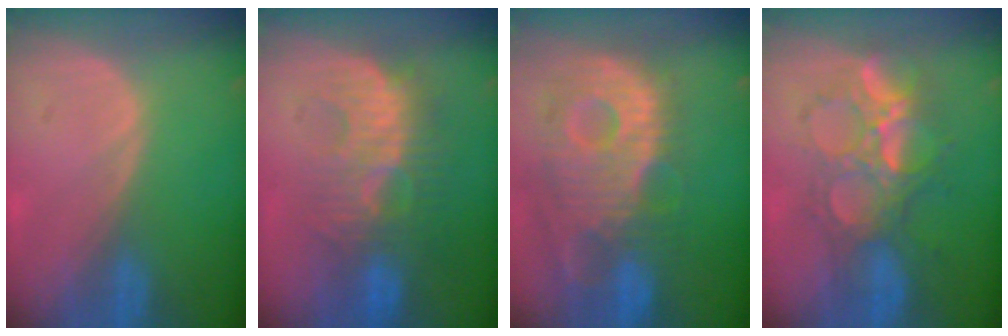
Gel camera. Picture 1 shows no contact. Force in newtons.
{"total": 9.0, "press": 8.9, "slide": 1.7}
{"total": 13.0, "press": 11.3, "slide": 6.4}
{"total": 8.9, "press": 8.5, "slide": 2.8}